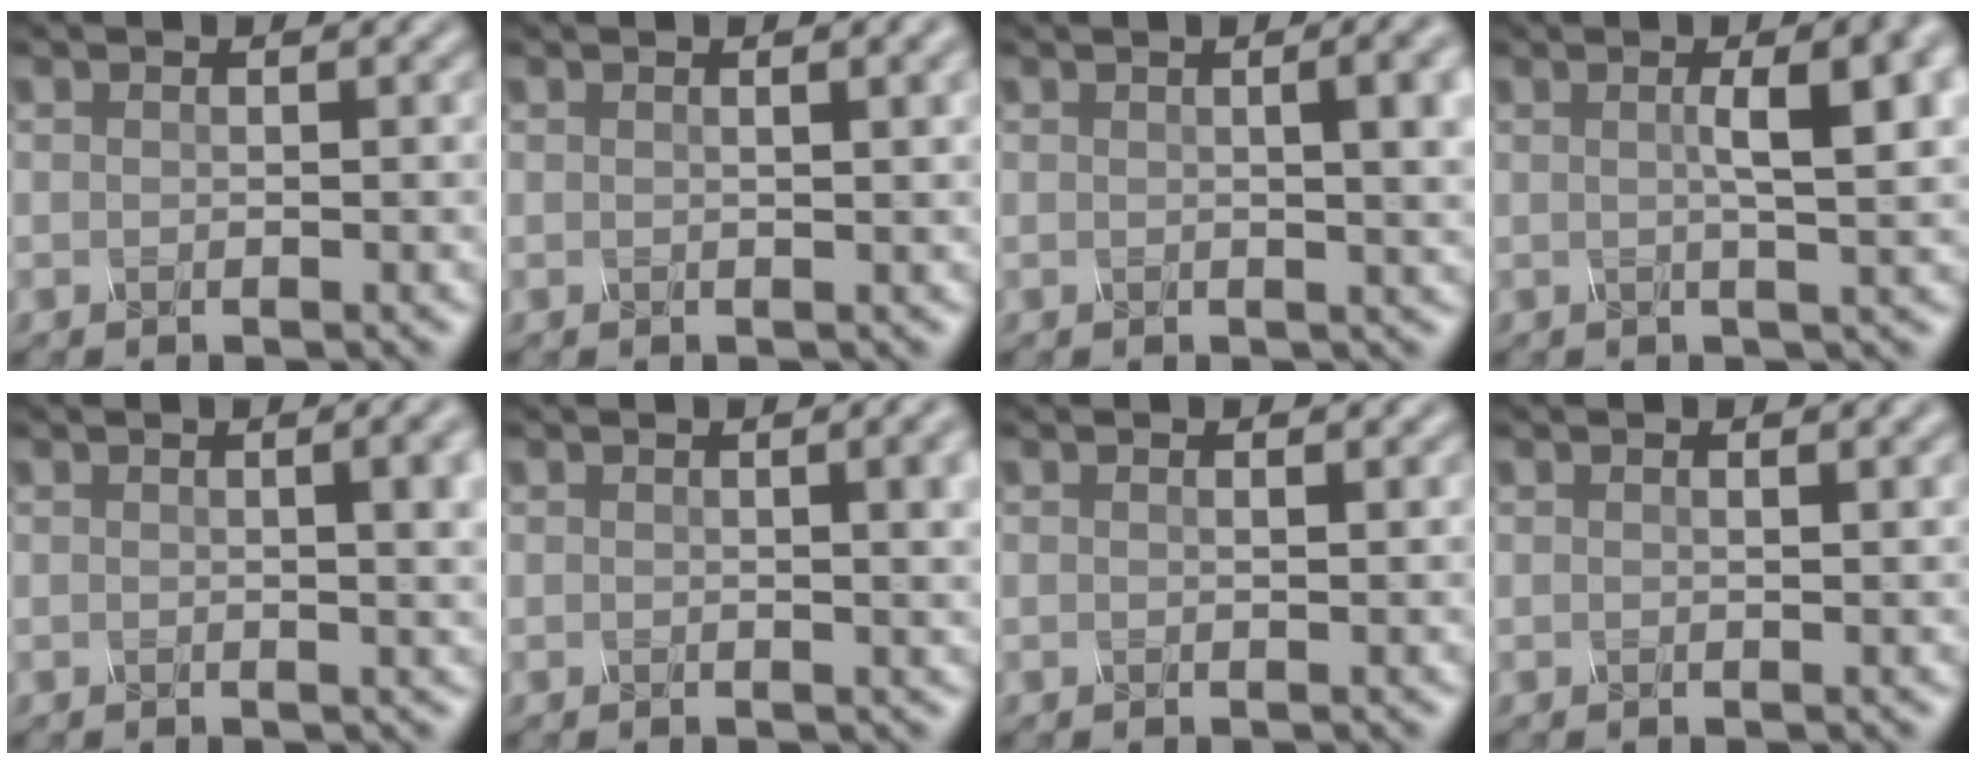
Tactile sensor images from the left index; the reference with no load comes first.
{"total": 3.6, "force": [1.2, 1.4, 3.1], "torque": [-0.019, 0.011, 0.000]}
{"total": 6.6, "force": [1.3, 2.7, 6.0], "torque": [-0.029, 0.025, 0.004]}
{"total": 7.5, "force": [1.4, 2.4, 7.0], "torque": [-0.051, 0.022, 0.008]}
{"total": 5.8, "force": [1.1, 2.4, 5.1], "torque": [-0.025, 0.020, 0.006]}
{"total": 5.1, "force": [1.0, 2.1, 4.5], "torque": [-0.026, 0.016, 0.009]}
{"total": 0.9, "force": [0.4, 0.3, 0.8], "torque": [-0.006, 0.002, 0.001]}
{"total": 1.8, "force": [0.7, 0.6, 1.6], "torque": [-0.016, 0.002, 0.002]}